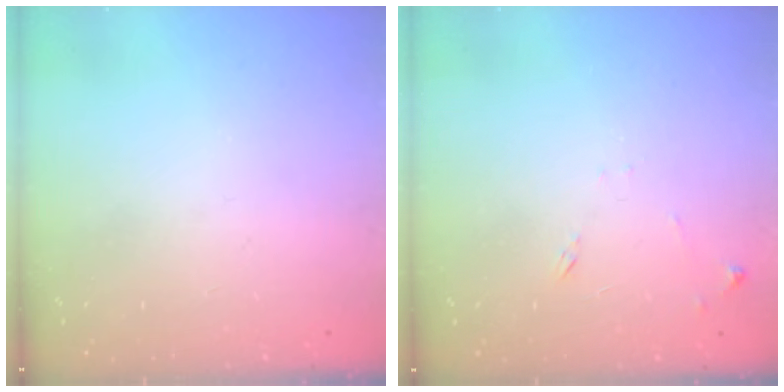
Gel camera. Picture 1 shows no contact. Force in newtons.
{"total": 6.7, "press": 6.7, "slide": 0.6}